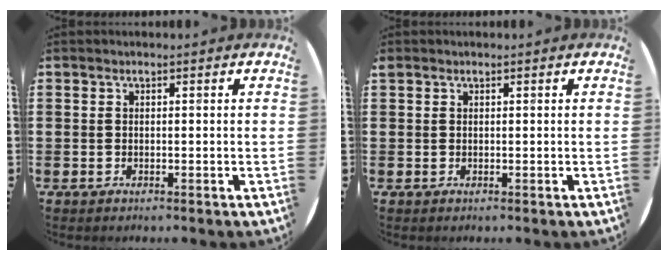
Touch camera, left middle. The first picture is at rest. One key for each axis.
{"total": 0.0}